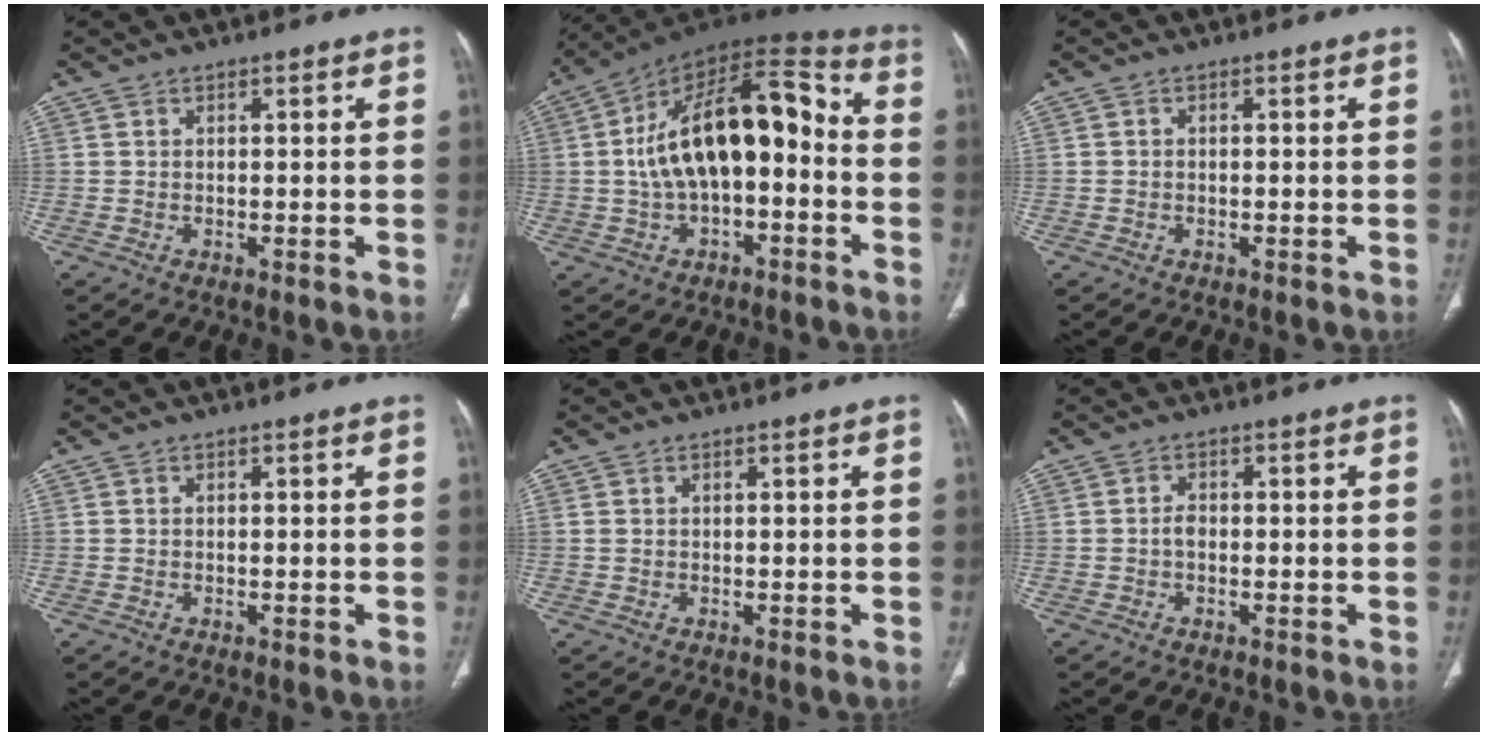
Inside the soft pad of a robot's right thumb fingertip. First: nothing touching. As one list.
[{"total": 19.6, "force": [-1.0, 9.9, 16.9], "torque": [-0.266, 0.057, -0.019]}, {"total": 0.0}, {"total": 0.0}, {"total": 0.7, "force": [0.4, 0.4, 0.5], "torque": [-0.013, 0.009, 0.011]}, {"total": 1.5, "force": [-0.4, 0.9, 1.1], "torque": [-0.017, 0.003, -0.009]}]